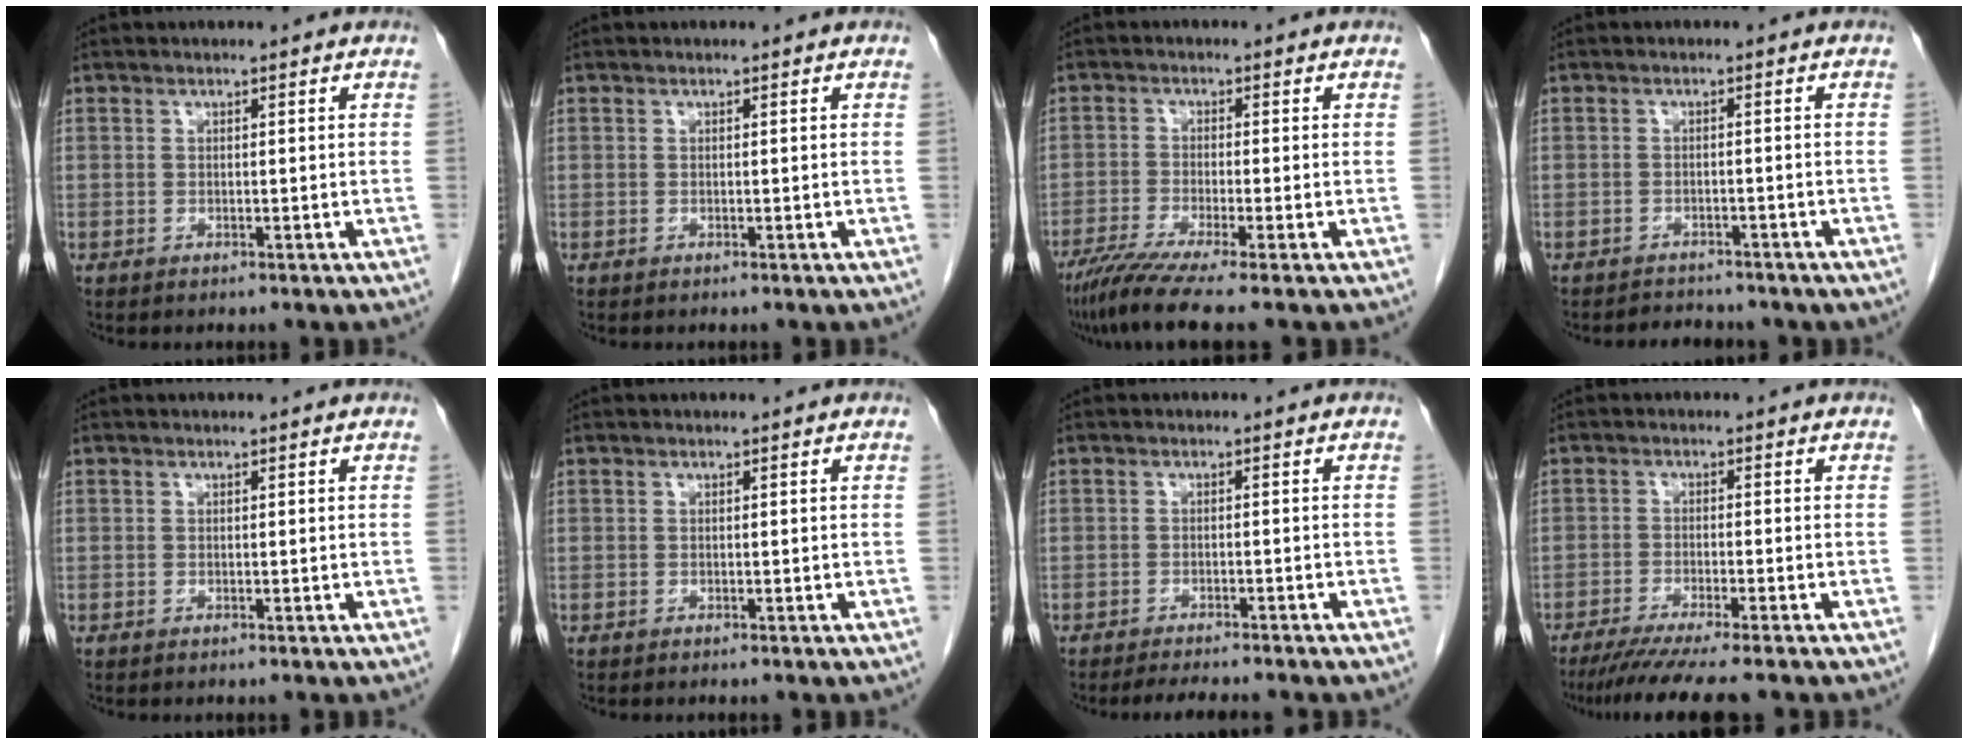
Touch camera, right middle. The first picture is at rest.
{"total": 0.0}
{"total": 7.4, "force": [-5.6, -1.0, 4.6], "torque": [-0.074, -0.024, -0.098]}
{"total": 4.9, "force": [-4.3, 2.1, 1.0], "torque": [-0.015, 0.005, -0.049]}
{"total": 0.0}
{"total": 0.0}
{"total": 6.8, "force": [-5.9, 1.0, 3.1], "torque": [-0.039, -0.008, -0.081]}
{"total": 9.4, "force": [-7.8, -0.3, 5.2], "torque": [-0.069, -0.026, -0.122]}